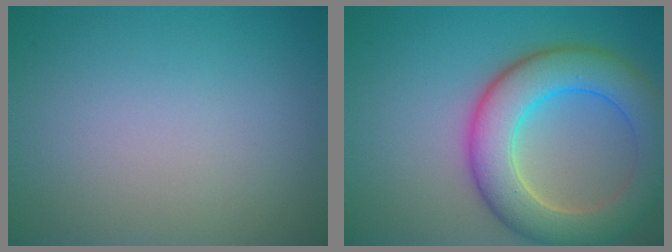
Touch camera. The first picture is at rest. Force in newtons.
{"total": 8.3, "press": 8.3, "slide": 0.5}